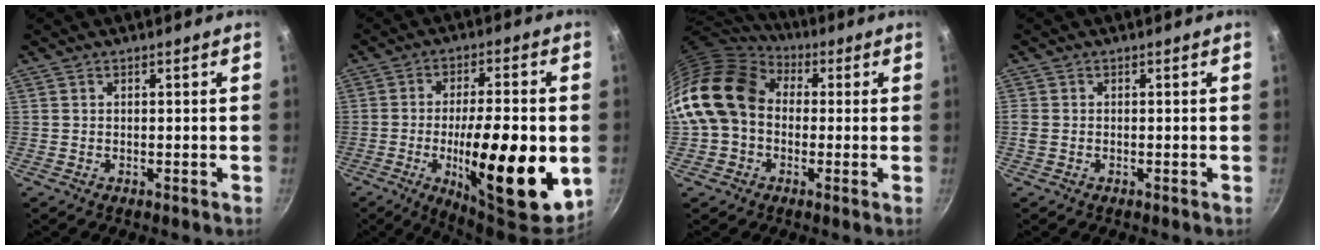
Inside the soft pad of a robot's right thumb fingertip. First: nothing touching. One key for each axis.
{"total": 21.7, "fx": -4.5, "fy": 6.6, "fz": 20.2, "tx": -0.295, "ty": 0.008, "tz": -0.063}
{"total": 16.9, "fx": 1.3, "fy": 13.2, "fz": 10.5, "tx": -0.183, "ty": 0.034, "tz": 0.010}
{"total": 1.1, "fx": -0.3, "fy": 0.9, "fz": 0.7, "tx": -0.017, "ty": -0.001, "tz": -0.005}